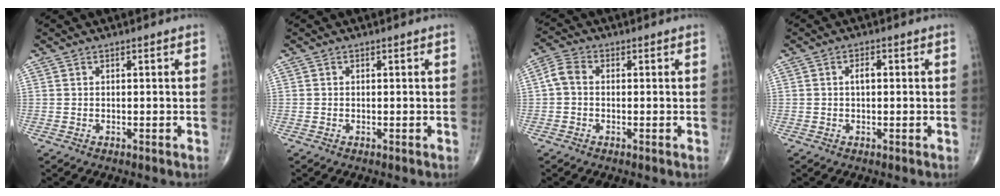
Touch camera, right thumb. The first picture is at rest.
{"total": 0.0}
{"total": 3.7, "force": [-0.1, 2.7, 2.6], "torque": [-0.051, 0.010, -0.012]}
{"total": 1.9, "force": [0.1, 1.0, 1.6], "torque": [-0.026, 0.004, -0.002]}